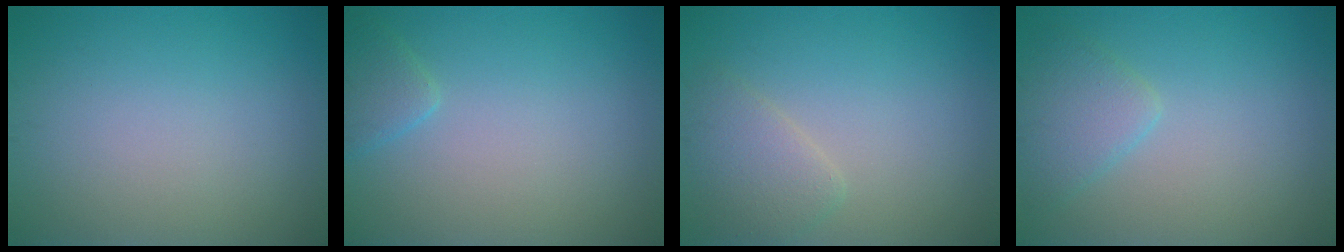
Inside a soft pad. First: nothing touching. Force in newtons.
{"total": 1.7, "press": 1.7, "slide": 0.2}
{"total": 2.5, "press": 2.5, "slide": 0.1}
{"total": 2.5, "press": 2.5, "slide": 0.2}